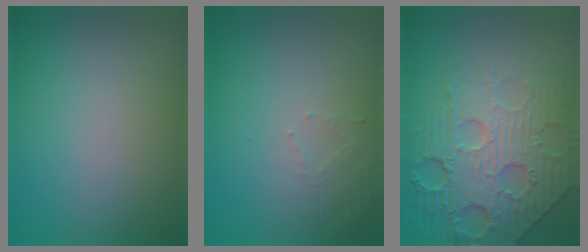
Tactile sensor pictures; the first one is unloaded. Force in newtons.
{"total": 1.4, "press": 1.3, "slide": 0.3}
{"total": 8.6, "press": 5.9, "slide": 6.2}